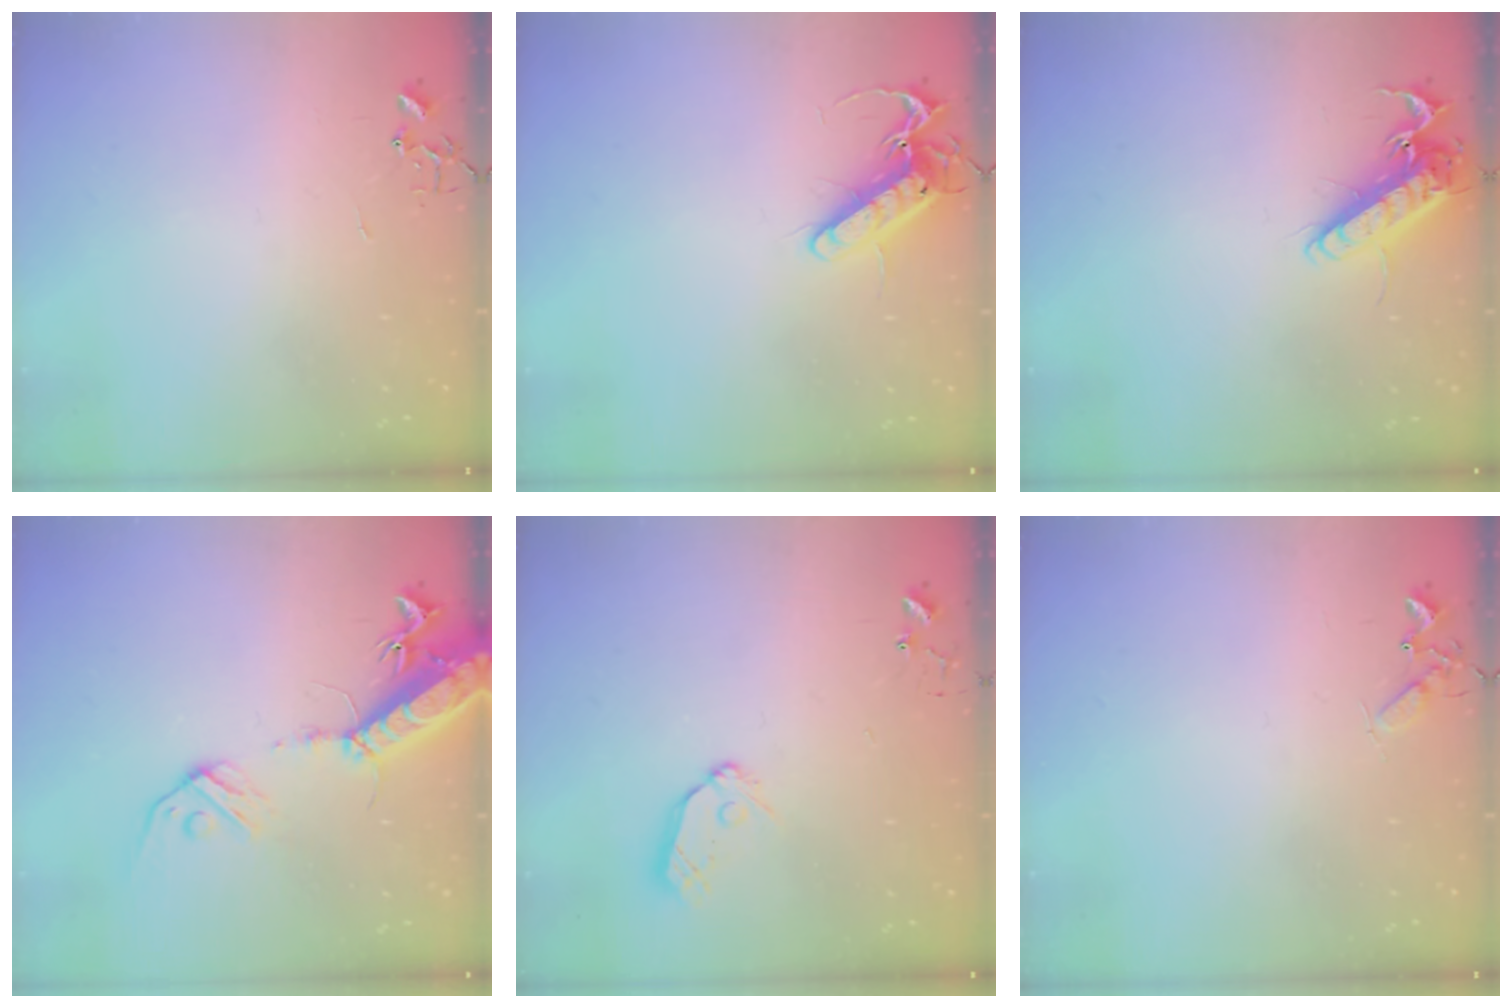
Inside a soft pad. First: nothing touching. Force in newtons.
{"total": 13.9, "press": 13.8, "slide": 1.7}
{"total": 12.8, "press": 12.6, "slide": 2.4}
{"total": 16.9, "press": 16.5, "slide": 3.8}
{"total": 8.4, "press": 8.4, "slide": 0.7}
{"total": 4.6, "press": 4.6, "slide": 0.6}